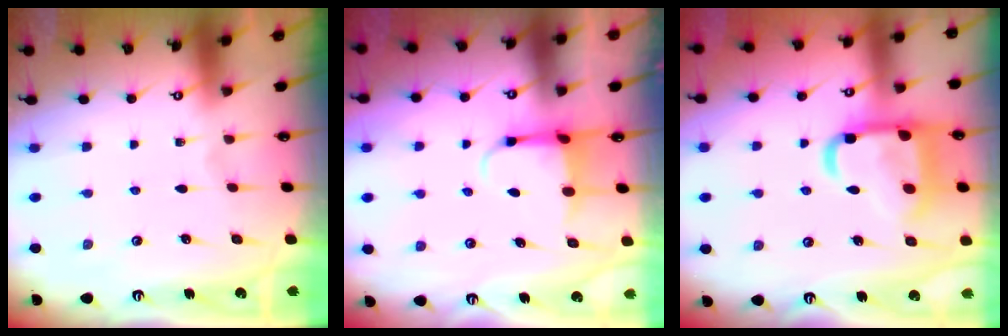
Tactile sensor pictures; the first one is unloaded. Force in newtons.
{"total": 3.9, "press": 3.8, "slide": 1.0}
{"total": 17.6, "press": 17.5, "slide": 1.6}